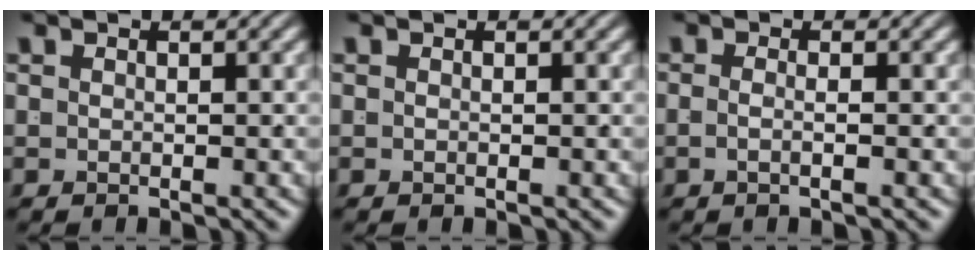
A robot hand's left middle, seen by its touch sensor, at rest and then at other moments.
{"total": 0.0}
{"total": 1.5, "force": [-0.8, -0.6, 1.1], "torque": [-0.021, -0.005, -0.011]}